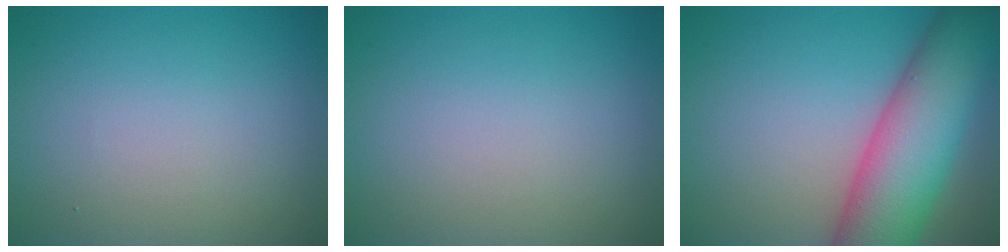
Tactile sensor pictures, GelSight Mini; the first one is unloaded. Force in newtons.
{"total": 0.0}
{"total": 11.2, "press": 11.2, "slide": 0.4}